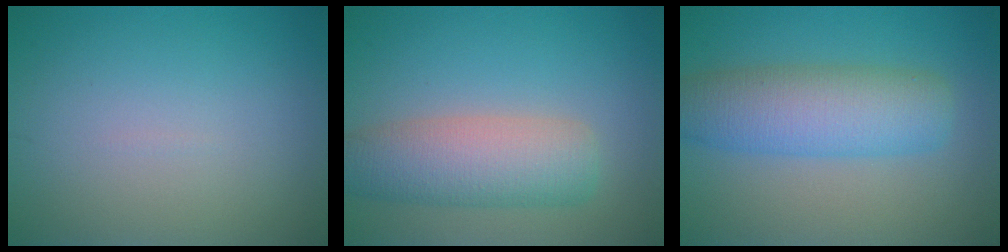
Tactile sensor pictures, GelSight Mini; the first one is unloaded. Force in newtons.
{"total": 6.0, "press": 6.0, "slide": 0.3}
{"total": 6.5, "press": 6.5, "slide": 0.2}